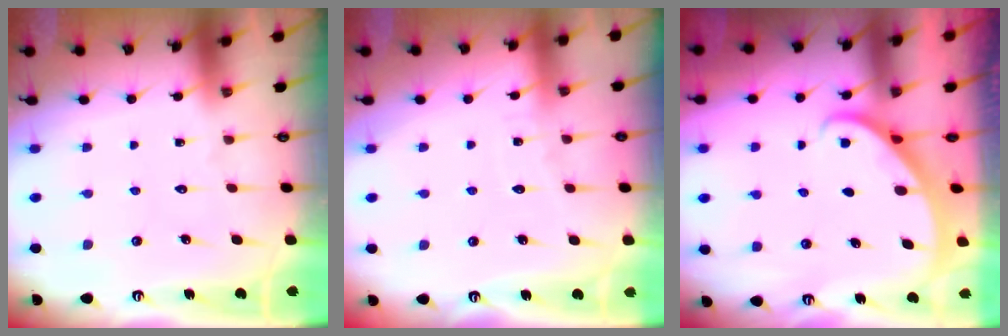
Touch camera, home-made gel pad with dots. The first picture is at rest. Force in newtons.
{"total": 2.9, "press": 2.9, "slide": 0.4}
{"total": 2.1, "press": 2.1, "slide": 0.2}